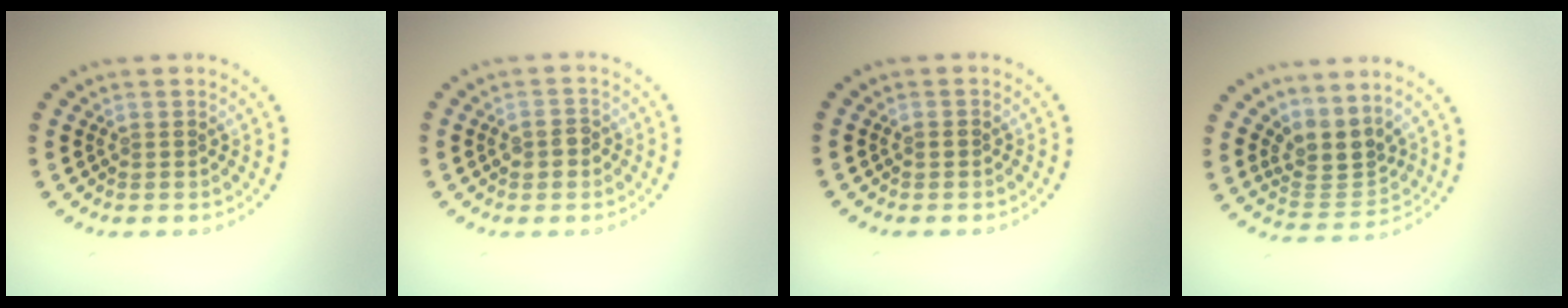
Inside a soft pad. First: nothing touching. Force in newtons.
{"total": 1.7, "press": 1.7, "slide": 0.1}
{"total": 0.7, "press": 0.7, "slide": 0.1}
{"total": 3.3, "press": 2.5, "slide": 2.1}